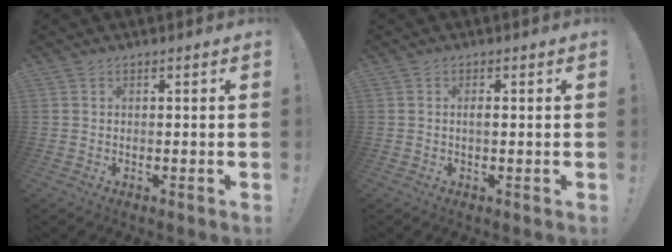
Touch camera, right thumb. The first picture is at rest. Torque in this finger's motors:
{"motor_torque": [-0.07, 0.08, 0.12, -0.04, 0.11]}